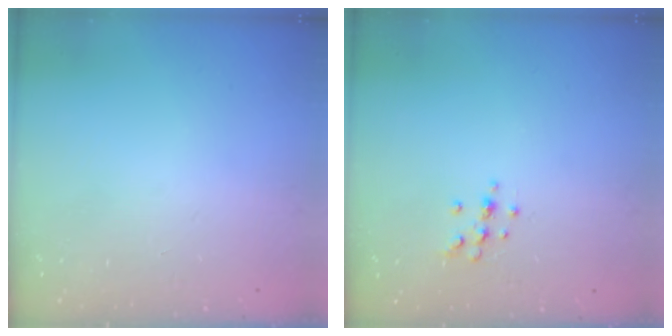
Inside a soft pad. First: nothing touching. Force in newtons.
{"total": 6.5, "press": 6.2, "slide": 2.1}